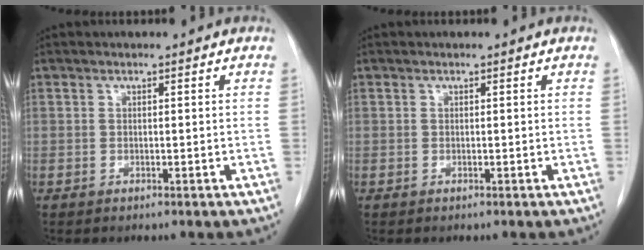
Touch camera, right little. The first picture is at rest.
{"total": 0.0}